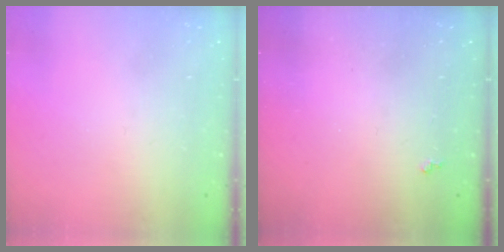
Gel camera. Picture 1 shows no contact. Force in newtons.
{"total": 1.9, "press": 1.8, "slide": 0.5}